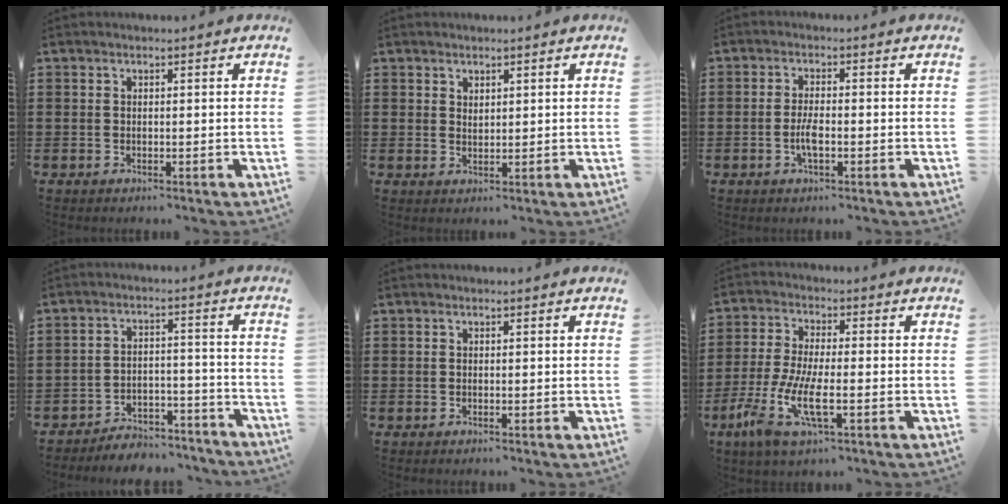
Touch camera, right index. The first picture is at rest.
{"total": 1.4, "force": [1.2, 0.6, 0.2], "torque": [-0.005, 0.002, 0.024]}
{"total": 3.2, "force": [-1.0, 0.8, 2.9], "torque": [-0.066, -0.004, -0.022]}
{"total": 4.7, "force": [-4.6, 1.0, 0.4], "torque": [-0.009, 0.014, -0.093]}
{"total": 0.0}
{"total": 8.5, "force": [-3.6, 2.2, 7.4], "torque": [-0.177, -0.020, -0.071]}